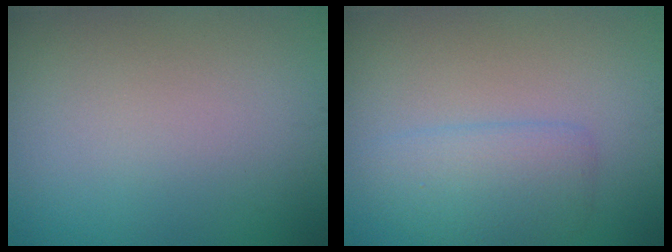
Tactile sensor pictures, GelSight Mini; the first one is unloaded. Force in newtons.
{"total": 3.1, "press": 3.0, "slide": 0.1}